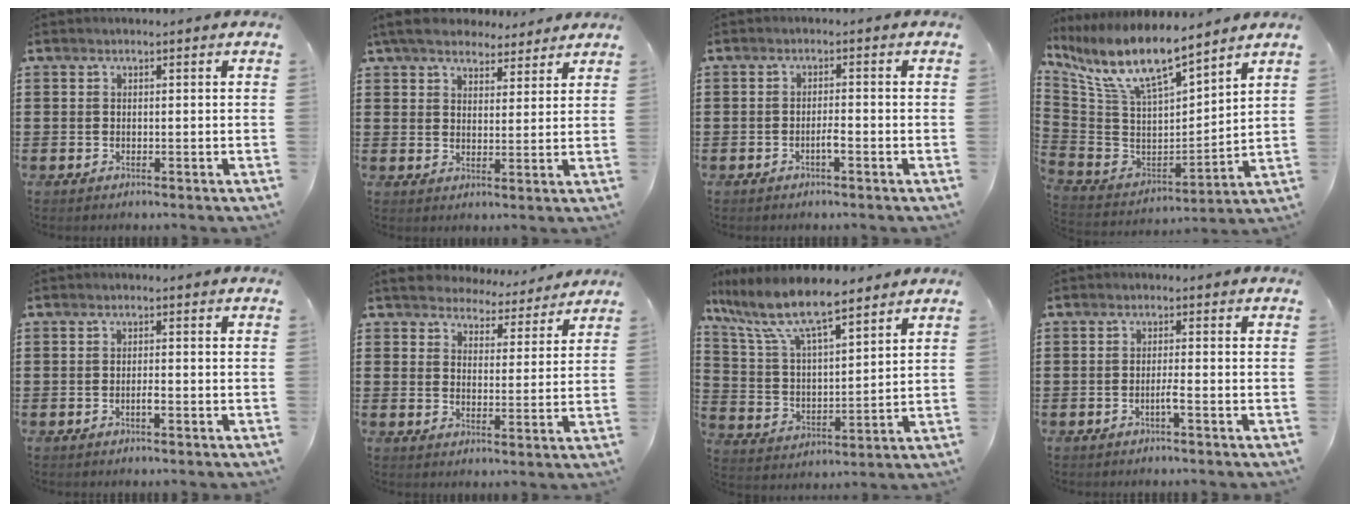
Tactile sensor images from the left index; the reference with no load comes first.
{"total": 5.8, "force": [5.1, 2.0, 1.8], "torque": [-0.055, -0.009, 0.095]}
{"total": 1.9, "force": [-0.9, 0.3, 1.7], "torque": [-0.032, 0.002, -0.017]}
{"total": 11.5, "force": [8.7, 2.4, 7.0], "torque": [-0.171, -0.053, 0.152]}
{"total": 1.4, "force": [-0.5, 0.2, 1.3], "torque": [-0.025, 0.000, -0.010]}
{"total": 5.1, "force": [5.0, 0.8, -0.1], "torque": [-0.018, -0.034, 0.088]}
{"total": 9.8, "force": [7.8, 2.0, 5.6], "torque": [-0.146, -0.037, 0.131]}
{"total": 1.9, "force": [-0.9, -0.1, 1.7], "torque": [-0.029, -0.002, -0.017]}